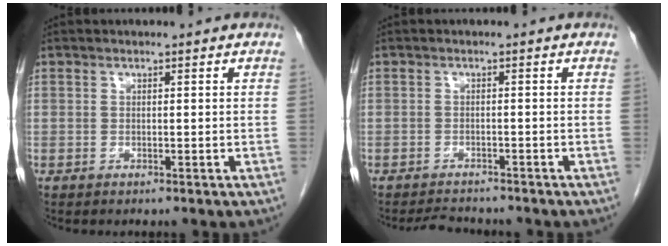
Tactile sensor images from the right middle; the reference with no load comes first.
{"total": 3.1, "force": [-3.0, 0.5, 0.4], "torque": [-0.011, -0.011, -0.049]}